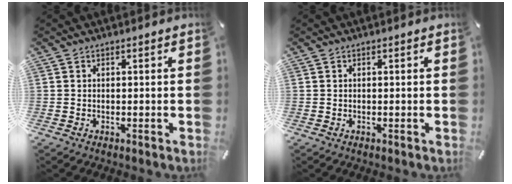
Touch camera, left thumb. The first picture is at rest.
{"total": 0.0}